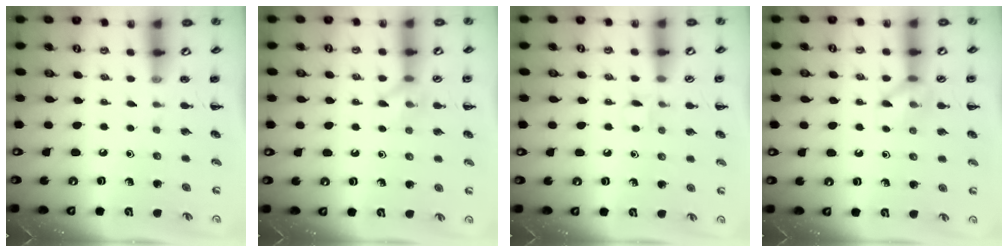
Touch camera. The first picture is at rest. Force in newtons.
{"total": 6.5, "press": 6.5, "slide": 0.3}
{"total": 3.7, "press": 3.5, "slide": 1.2}
{"total": 8.3, "press": 8.3, "slide": 0.4}